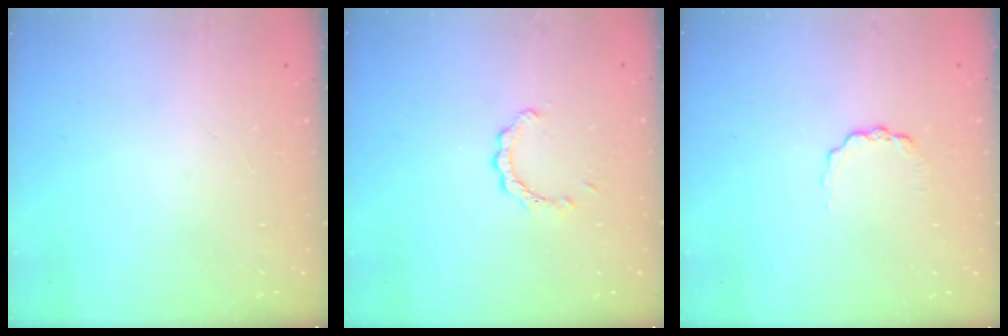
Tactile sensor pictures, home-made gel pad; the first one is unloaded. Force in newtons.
{"total": 2.1, "press": 2.1, "slide": 0.1}
{"total": 4.8, "press": 4.8, "slide": 0.5}